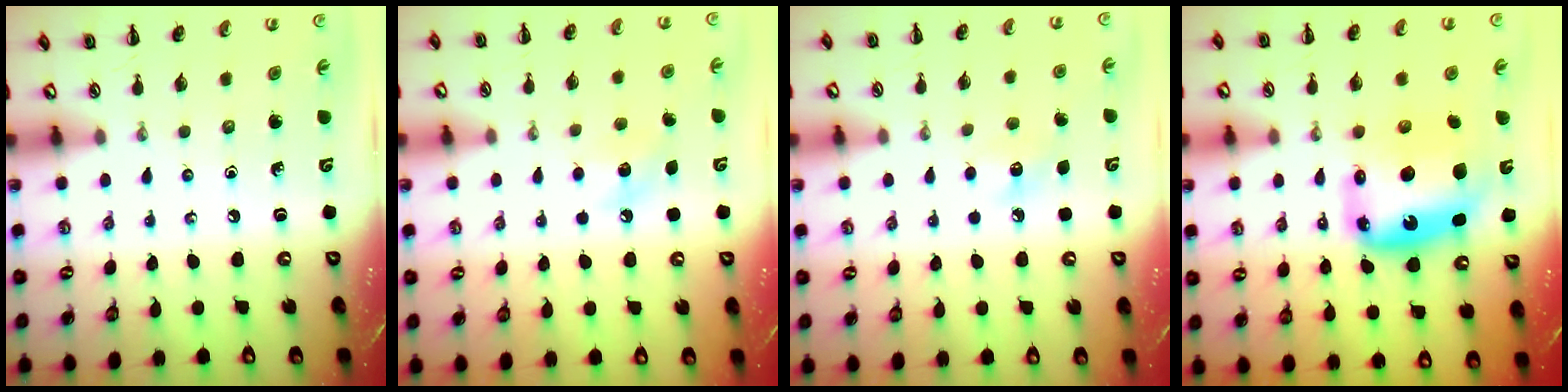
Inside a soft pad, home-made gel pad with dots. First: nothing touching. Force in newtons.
{"total": 8.0, "press": 7.8, "slide": 1.7}
{"total": 6.7, "press": 6.5, "slide": 1.5}
{"total": 11.7, "press": 11.2, "slide": 3.2}